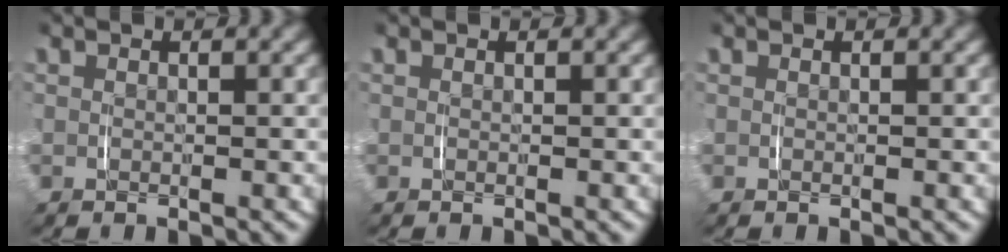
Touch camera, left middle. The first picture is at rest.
{"total": 0.0}
{"total": 0.0}